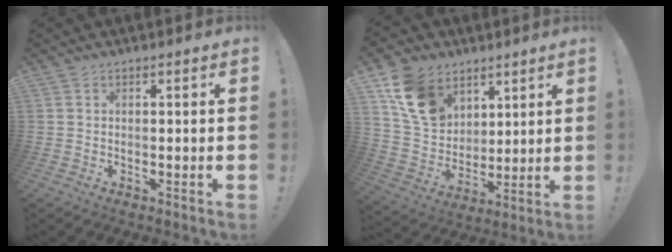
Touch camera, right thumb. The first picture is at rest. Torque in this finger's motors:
{"motor_torque": [-0.45, 1.47, 0.50, 0.72, 0.09]}